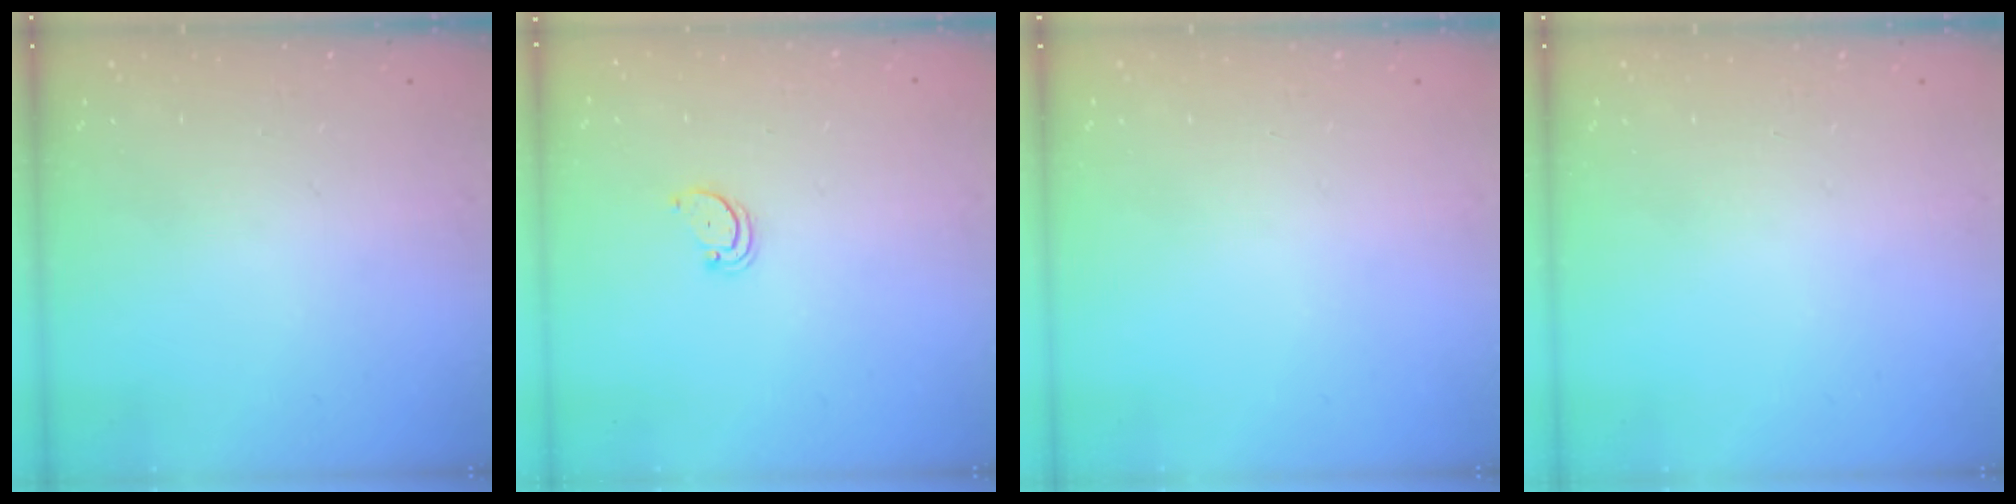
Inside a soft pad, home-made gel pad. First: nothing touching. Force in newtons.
{"total": 2.5, "press": 2.5, "slide": 0.3}
{"total": 0.0}
{"total": 0.0}